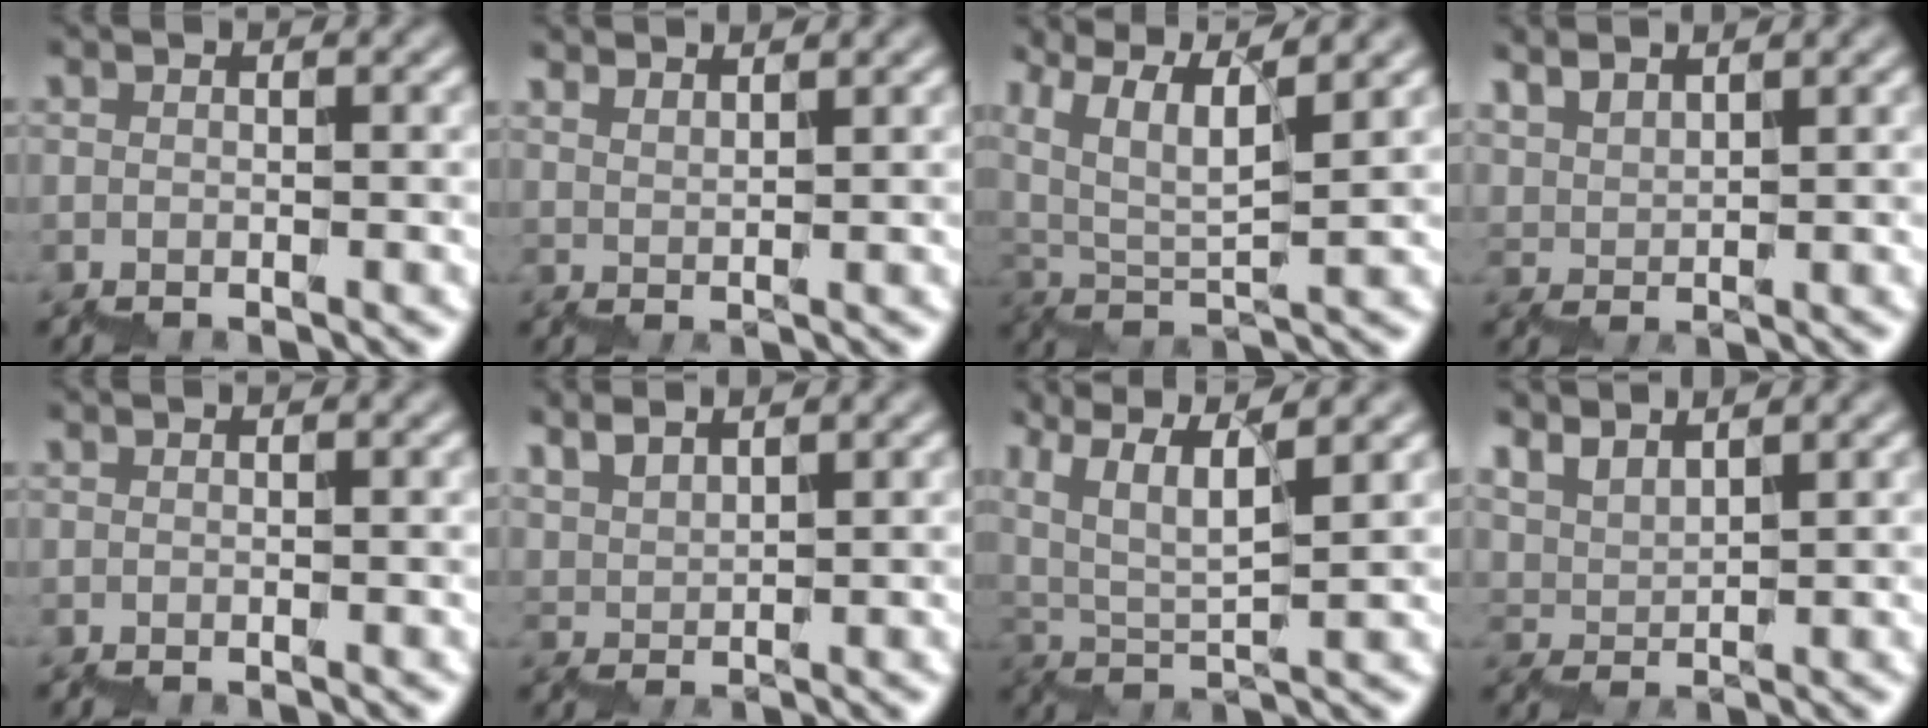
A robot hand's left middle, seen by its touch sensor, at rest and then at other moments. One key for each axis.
{"total": 3.7, "fx": 3.5, "fy": 0.9, "fz": 0.9, "tx": 0.007, "ty": 0.009, "tz": 0.045}
{"total": 7.4, "fx": 6.1, "fy": 1.5, "fz": 4.0, "tx": -0.083, "ty": 0.016, "tz": 0.117}
{"total": 3.1, "fx": 3.1, "fy": 0.3, "fz": 0.1, "tx": 0.002, "ty": 0.008, "tz": 0.067}
{"total": 0.0}
{"total": 3.1, "fx": 3.0, "fy": 0.4, "fz": 0.4, "tx": 0.000, "ty": 0.011, "tz": 0.063}
{"total": 6.6, "fx": 5.3, "fy": 1.3, "fz": 3.6, "tx": -0.077, "ty": 0.017, "tz": 0.103}
{"total": 4.4, "fx": 4.4, "fy": 0.4, "fz": -0.2, "tx": 0.000, "ty": 0.008, "tz": 0.087}